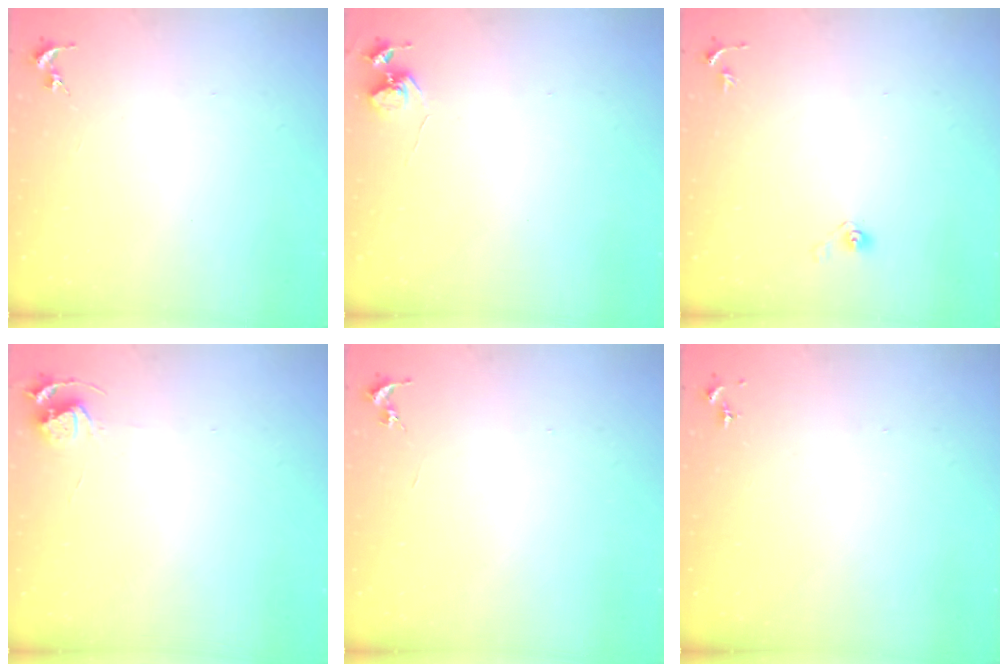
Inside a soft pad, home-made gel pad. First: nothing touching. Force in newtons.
{"total": 5.6, "press": 5.6, "slide": 0.4}
{"total": 3.6, "press": 3.0, "slide": 2.0}
{"total": 6.3, "press": 6.3, "slide": 0.8}
{"total": 0.0}
{"total": 0.0}